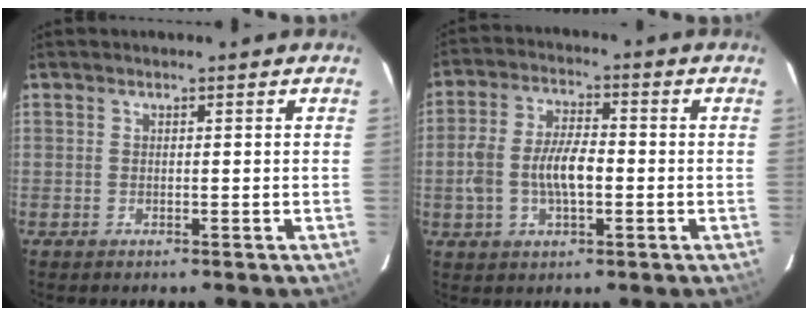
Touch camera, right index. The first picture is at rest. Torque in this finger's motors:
{"motor_torque": [0.77, -0.49, 0.50, 0.13]}